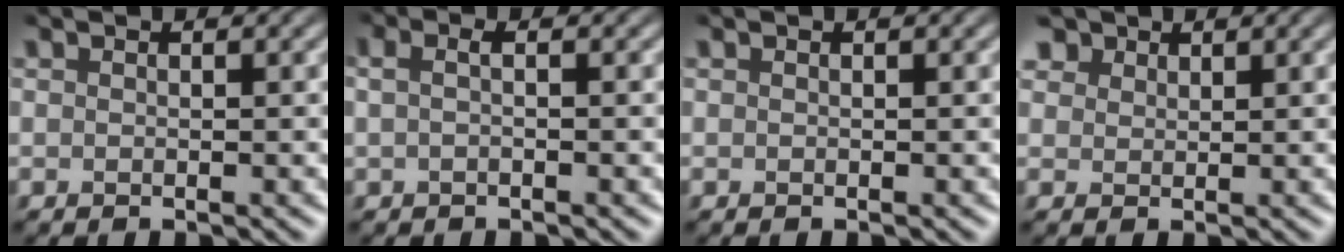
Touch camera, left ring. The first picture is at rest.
{"total": 1.2, "force": [0.0, 0.3, 1.2], "torque": [-0.027, 0.002, -0.001]}
{"total": 0.0}
{"total": 2.7, "force": [2.0, 1.7, 0.8], "torque": [-0.023, -0.005, 0.043]}